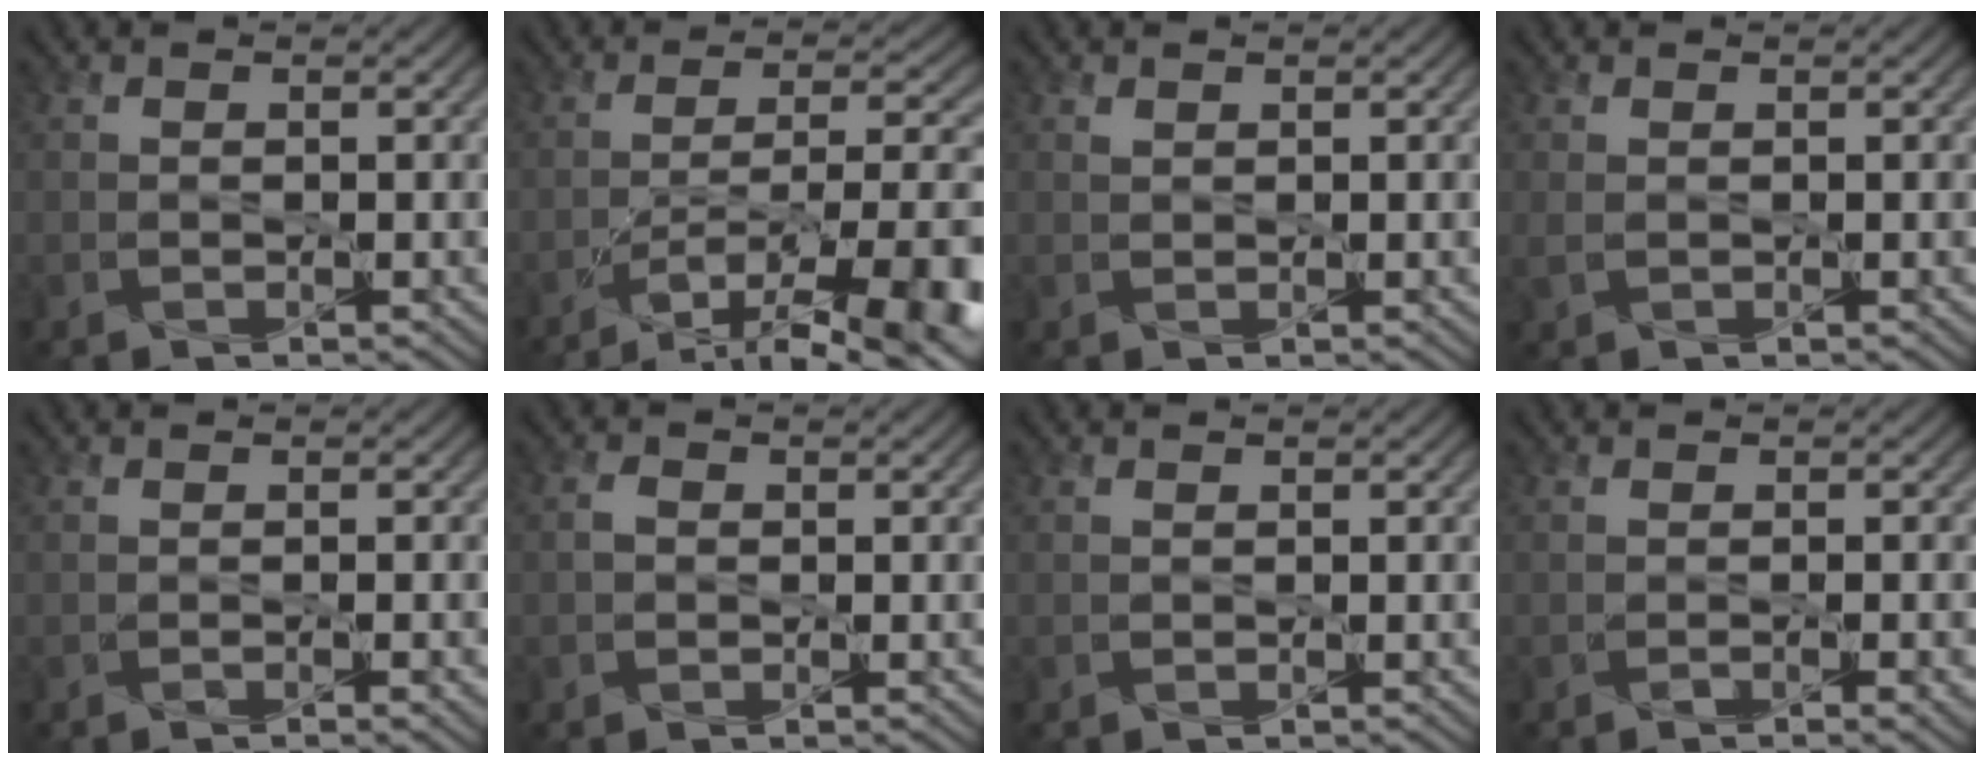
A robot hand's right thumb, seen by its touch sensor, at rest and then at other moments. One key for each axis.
{"total": 13.5, "fx": -8.4, "fy": 3.9, "fz": 9.9, "tx": -0.158, "ty": -0.007, "tz": -0.120}
{"total": 0.5, "fx": 0.4, "fy": 0.3, "fz": 0.1, "tx": -0.005, "ty": -0.001, "tz": 0.010}
{"total": 1.2, "fx": 0.0, "fy": 0.8, "fz": 0.9, "tx": -0.030, "ty": -0.001, "tz": 0.003}
{"total": 1.5, "fx": -0.7, "fy": 0.2, "fz": 1.3, "tx": -0.019, "ty": -0.001, "tz": -0.011}
{"total": 1.0, "fx": -0.2, "fy": 0.9, "fz": 0.5, "tx": -0.013, "ty": 0.000, "tz": -0.007}
{"total": 0.0}
{"total": 1.8, "fx": -0.8, "fy": 0.3, "fz": 1.6, "tx": -0.025, "ty": -0.003, "tz": -0.011}